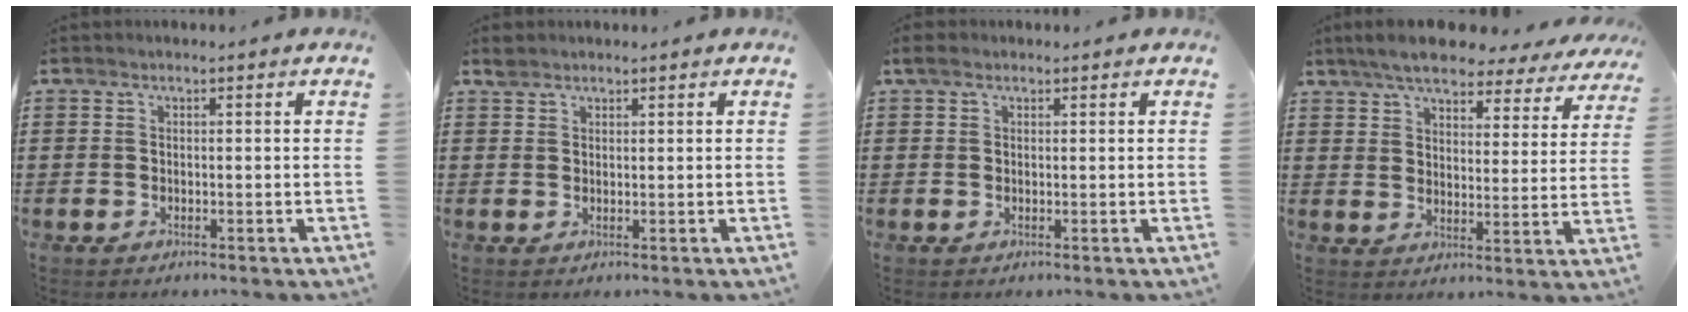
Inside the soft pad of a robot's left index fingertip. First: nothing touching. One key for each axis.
{"total": 1.5, "fx": 1.4, "fy": 0.6, "fz": 0.2, "tx": -0.007, "ty": 0.002, "tz": 0.028}
{"total": 1.6, "fx": 0.6, "fy": 1.1, "fz": 1.0, "tx": -0.022, "ty": 0.007, "tz": 0.011}
{"total": 6.8, "fx": 6.2, "fy": 1.1, "fz": 2.4, "tx": -0.067, "ty": -0.027, "tz": 0.108}